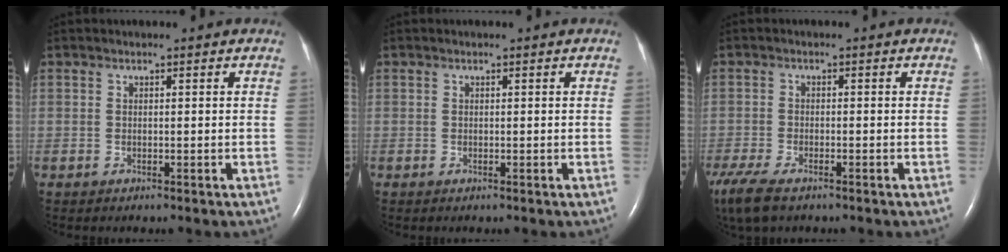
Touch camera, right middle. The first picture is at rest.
{"total": 0.0}
{"total": 10.3, "force": [-7.2, 4.1, 6.2], "torque": [-0.142, -0.022, -0.119]}